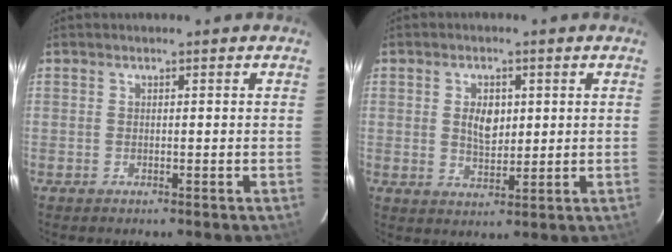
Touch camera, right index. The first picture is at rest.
{"total": 5.0, "force": [1.0, 3.1, 3.8], "torque": [-0.065, 0.002, 0.020]}